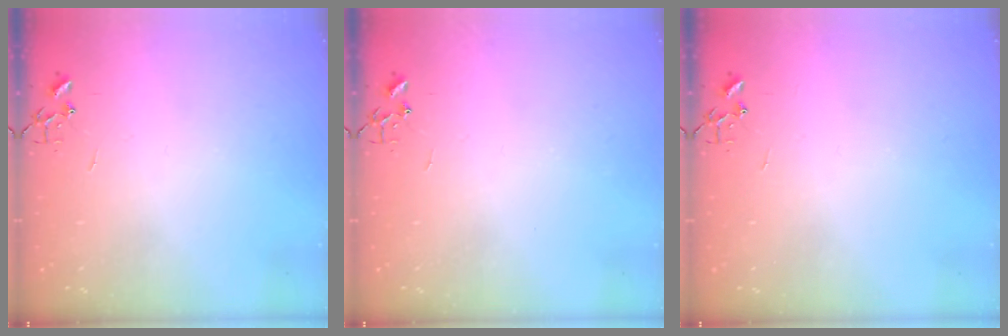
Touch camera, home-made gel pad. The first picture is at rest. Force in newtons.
{"total": 0.0}
{"total": 0.0}